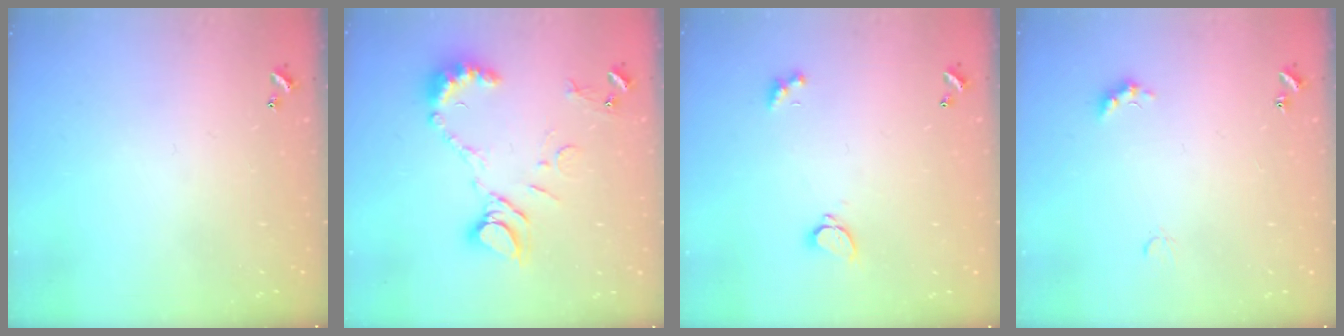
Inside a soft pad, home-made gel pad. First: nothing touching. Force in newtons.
{"total": 11.1, "press": 11.0, "slide": 1.3}
{"total": 1.6, "press": 1.6, "slide": 0.5}
{"total": 2.8, "press": 2.7, "slide": 0.6}